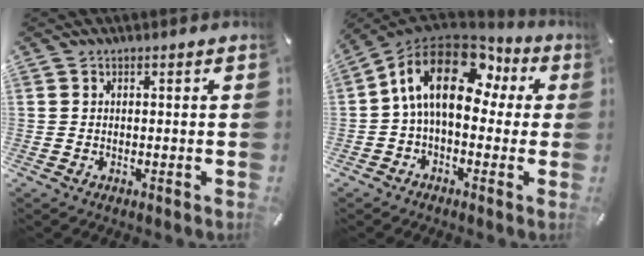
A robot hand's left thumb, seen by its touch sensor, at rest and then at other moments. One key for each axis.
{"total": 17.6, "fx": 4.2, "fy": 10.3, "fz": 13.7, "tx": -0.260, "ty": -0.004, "tz": 0.069}